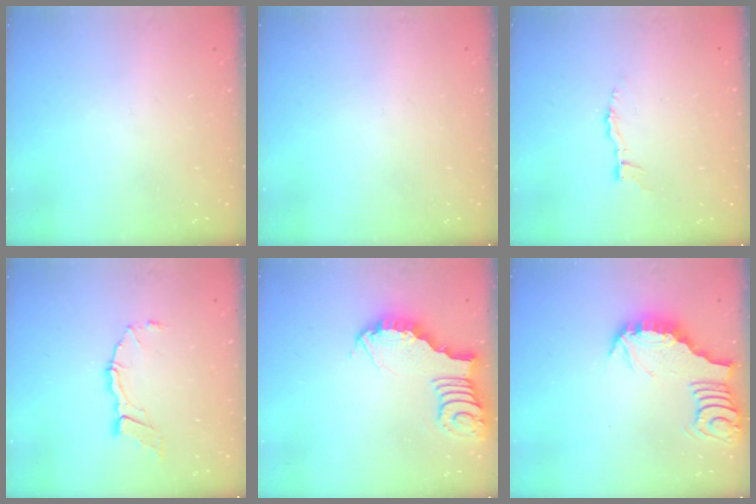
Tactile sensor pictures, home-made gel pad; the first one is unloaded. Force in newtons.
{"total": 0.0}
{"total": 3.6, "press": 3.6, "slide": 0.2}
{"total": 8.3, "press": 8.2, "slide": 0.6}
{"total": 3.8, "press": 3.8, "slide": 0.2}
{"total": 3.3, "press": 3.3, "slide": 0.4}